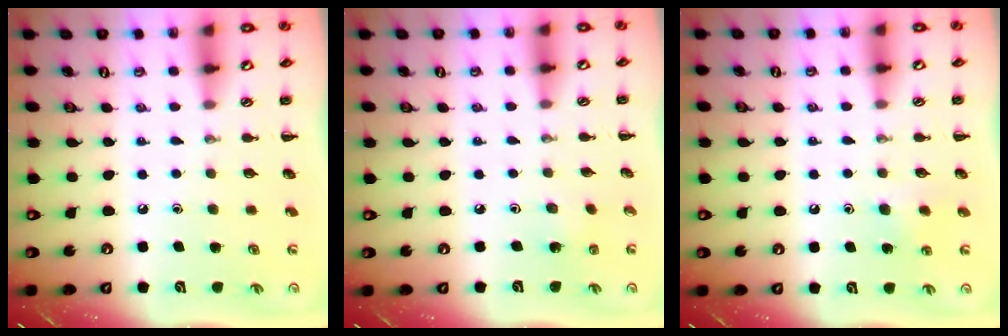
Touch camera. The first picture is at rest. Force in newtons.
{"total": 1.1, "press": 1.0, "slide": 0.5}
{"total": 6.2, "press": 6.0, "slide": 1.6}